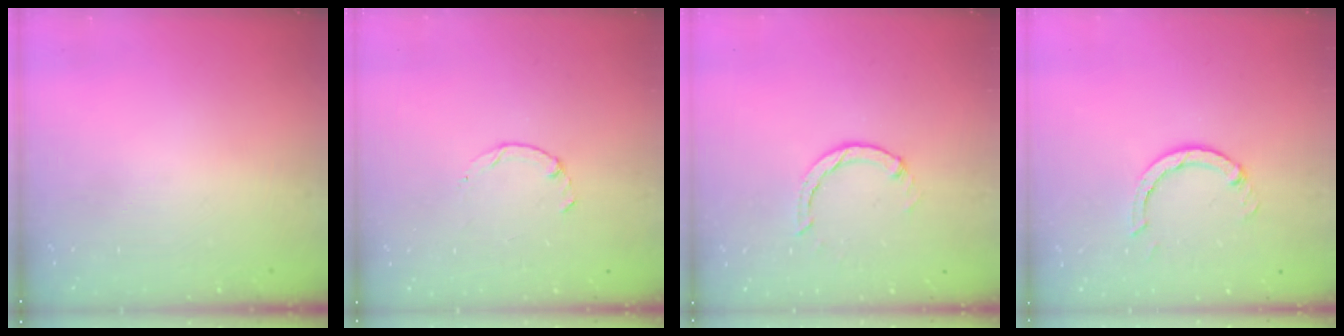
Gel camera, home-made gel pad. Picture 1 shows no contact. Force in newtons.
{"total": 1.3, "press": 1.2, "slide": 0.4}
{"total": 1.3, "press": 1.2, "slide": 0.3}
{"total": 3.7, "press": 3.7, "slide": 0.1}